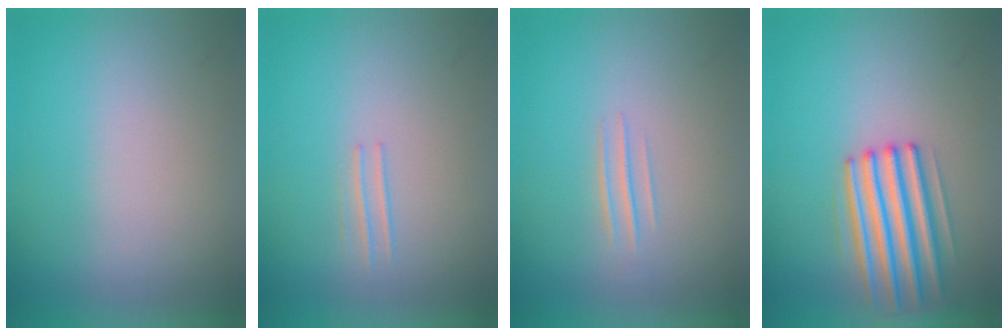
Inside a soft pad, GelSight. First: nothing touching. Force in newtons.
{"total": 1.2}
{"total": 1.0}
{"total": 4.2}